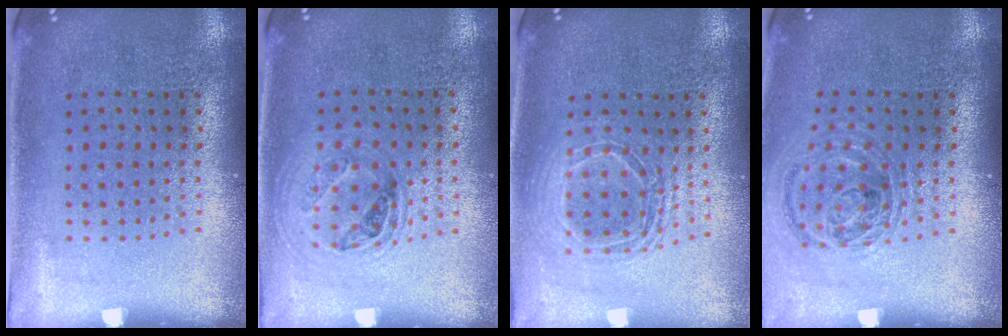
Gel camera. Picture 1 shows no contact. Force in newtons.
{"total": 1.0, "press": 0.9, "slide": 0.4}
{"total": 1.7, "press": 1.4, "slide": 0.9}
{"total": 1.0, "press": 1.0, "slide": 0.2}